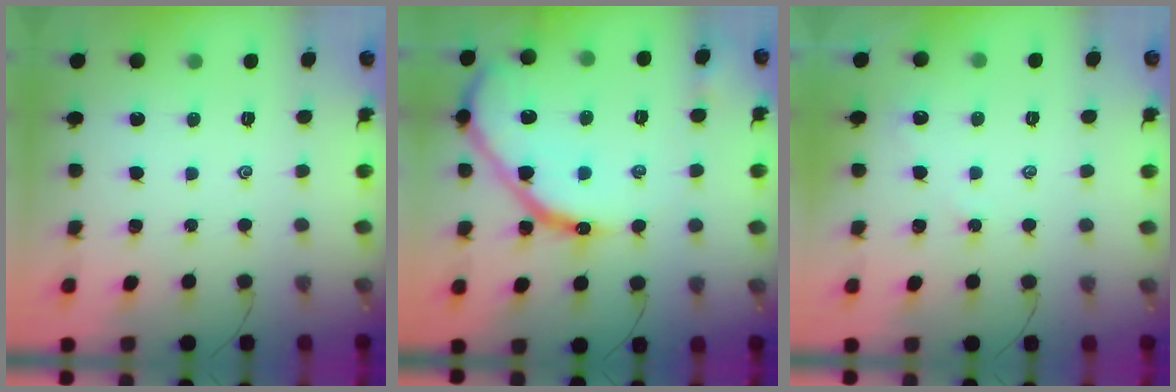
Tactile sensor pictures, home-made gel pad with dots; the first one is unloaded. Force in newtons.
{"total": 19.2, "press": 19.1, "slide": 1.7}
{"total": 3.0, "press": 2.9, "slide": 0.4}